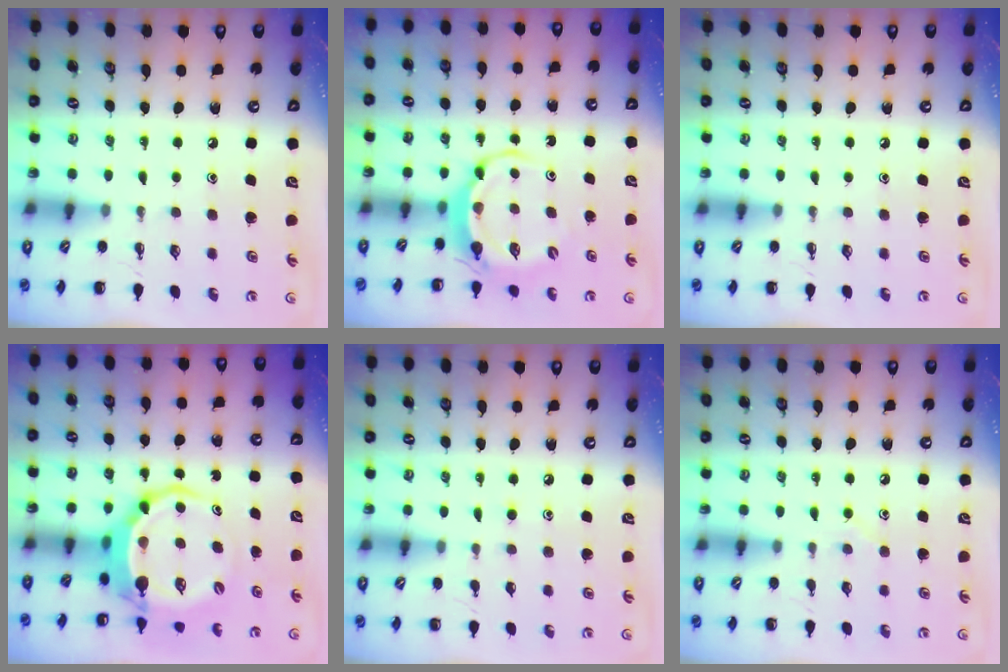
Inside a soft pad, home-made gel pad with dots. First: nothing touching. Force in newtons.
{"total": 5.6, "press": 5.5, "slide": 0.6}
{"total": 0.0}
{"total": 7.2, "press": 7.1, "slide": 1.2}
{"total": 5.4, "press": 5.0, "slide": 2.0}
{"total": 5.6, "press": 5.5, "slide": 1.1}